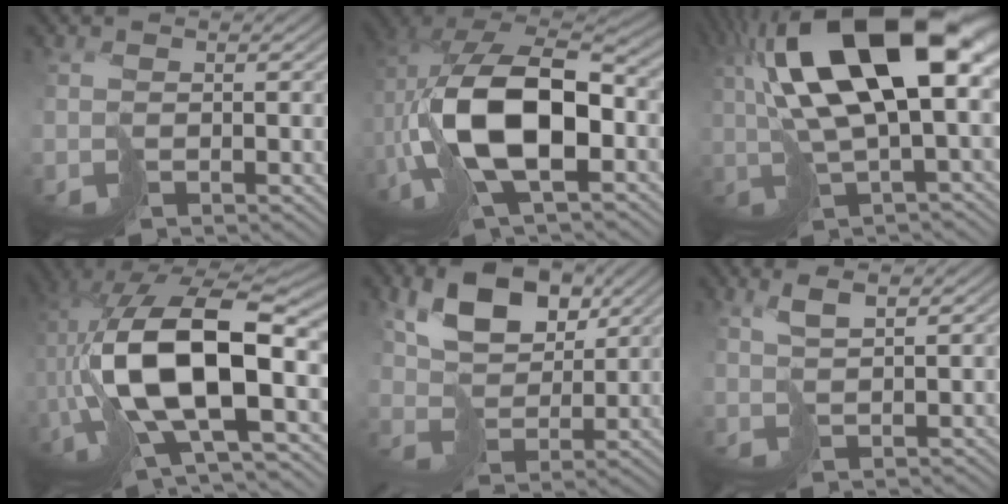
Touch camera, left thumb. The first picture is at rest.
{"total": 16.9, "force": [-3.1, 8.7, 14.1], "torque": [-0.311, -0.009, -0.056]}
{"total": 17.0, "force": [4.0, 6.0, 15.4], "torque": [-0.299, 0.016, 0.068]}
{"total": 17.8, "force": [-1.4, 7.7, 16.0], "torque": [-0.331, 0.013, -0.026]}
{"total": 9.3, "force": [4.5, 5.7, 5.7], "torque": [-0.122, -0.001, 0.077]}
{"total": 2.9, "force": [1.7, 0.5, 2.3], "torque": [-0.049, 0.006, 0.034]}